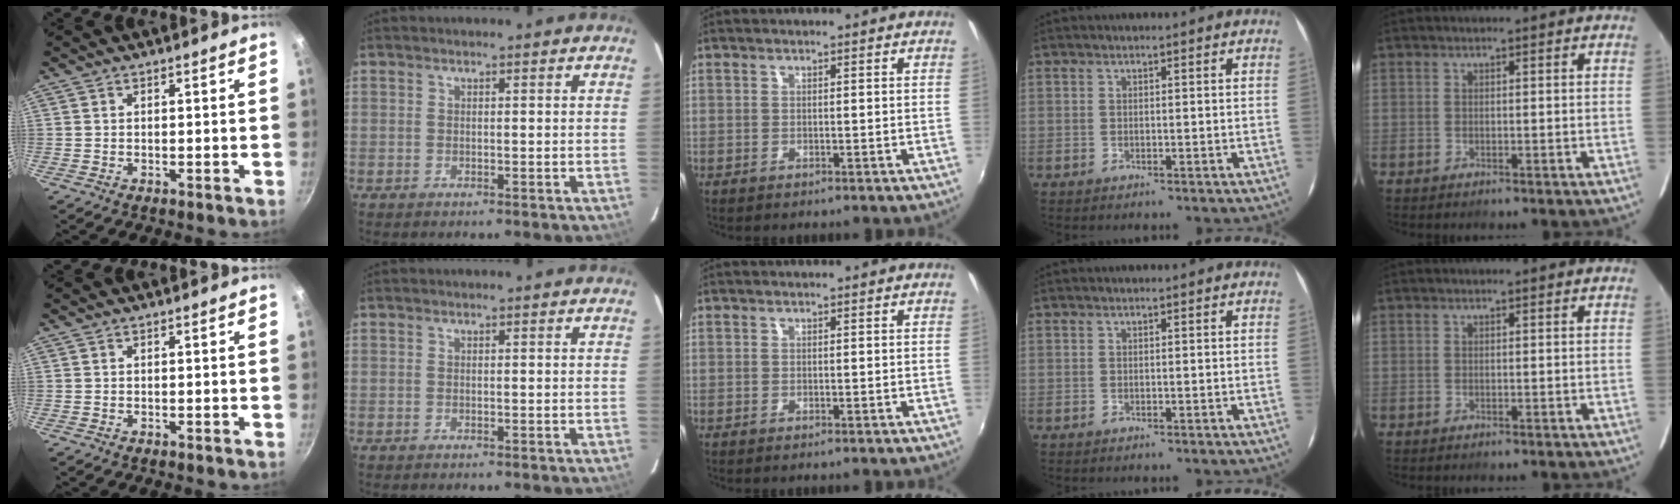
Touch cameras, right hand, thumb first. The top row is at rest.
{}